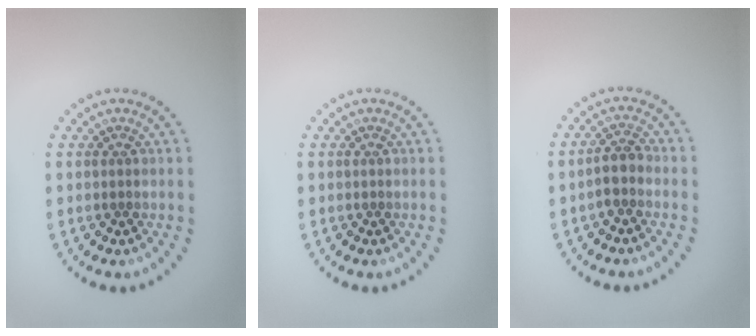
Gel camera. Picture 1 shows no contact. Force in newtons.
{"total": 0.0}
{"total": 2.0, "press": 1.6, "slide": 1.2}